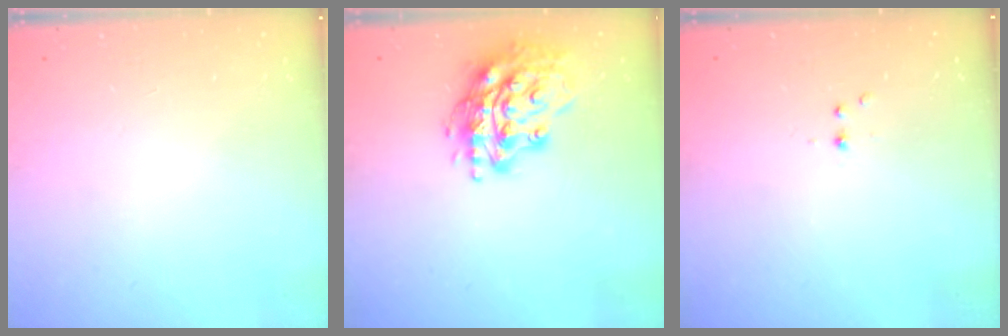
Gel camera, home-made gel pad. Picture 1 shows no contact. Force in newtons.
{"total": 16.9, "press": 16.8, "slide": 1.5}
{"total": 2.2, "press": 1.9, "slide": 1.2}